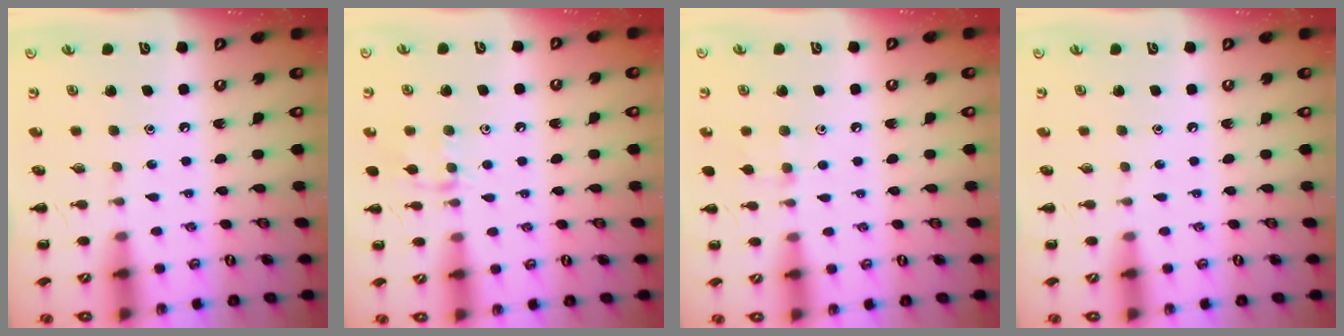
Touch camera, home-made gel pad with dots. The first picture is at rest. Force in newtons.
{"total": 8.6, "press": 8.6, "slide": 1.0}
{"total": 5.8, "press": 5.4, "slide": 1.9}
{"total": 0.0}